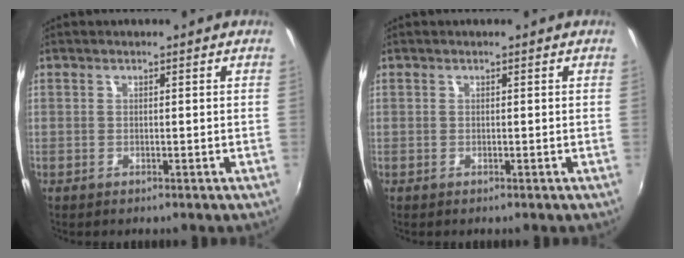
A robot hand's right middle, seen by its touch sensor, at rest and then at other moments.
{"total": 0.0}